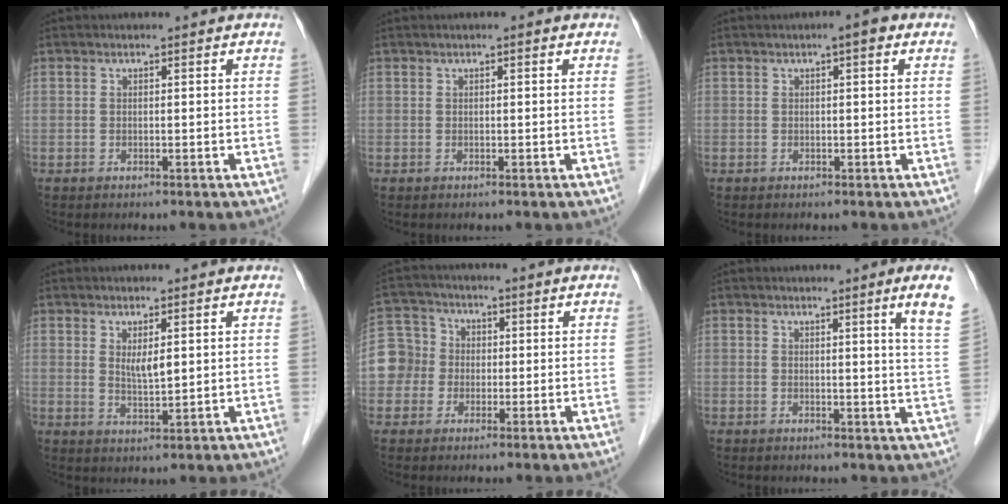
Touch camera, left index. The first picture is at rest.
{"total": 0.9, "force": [0.4, 0.1, 0.8], "torque": [-0.015, 0.006, 0.005]}
{"total": 2.3, "force": [0.9, 0.5, 2.0], "torque": [-0.026, 0.007, 0.008]}
{"total": 2.4, "force": [0.8, 0.5, 2.2], "torque": [-0.042, -0.003, 0.017]}
{"total": 5.7, "force": [-1.0, 5.5, 1.1], "torque": [-0.033, 0.025, -0.020]}
{"total": 5.6, "force": [3.2, -1.4, 4.4], "torque": [-0.056, -0.023, 0.029]}